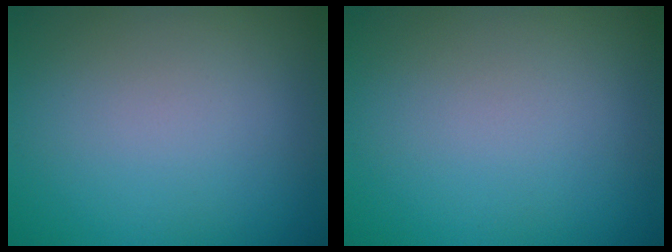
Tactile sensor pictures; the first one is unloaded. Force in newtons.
{"total": 0.0}